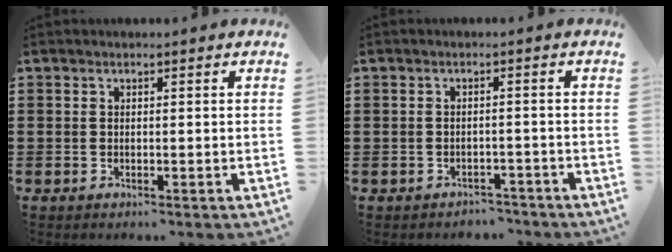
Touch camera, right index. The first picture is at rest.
{"total": 1.9, "force": [-1.8, 0.5, -0.2], "torque": [-0.002, 0.002, -0.041]}